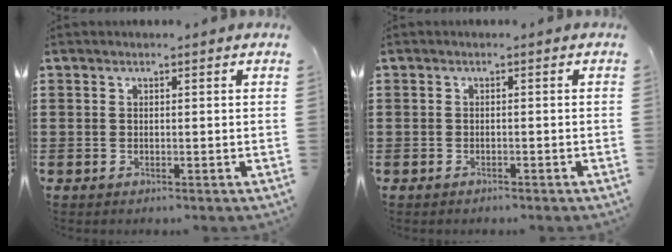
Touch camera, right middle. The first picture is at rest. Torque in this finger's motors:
{"motor_torque": [-0.38, 0.32, 0.00, -0.02]}